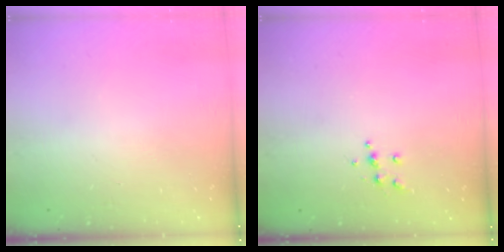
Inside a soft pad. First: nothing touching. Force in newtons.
{"total": 4.7, "press": 4.6, "slide": 0.5}